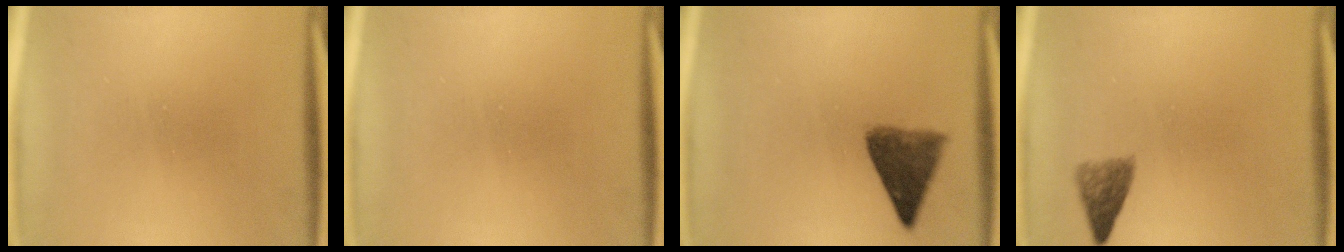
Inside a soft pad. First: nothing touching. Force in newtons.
{"total": 0.0}
{"total": 6.4}
{"total": 2.9}